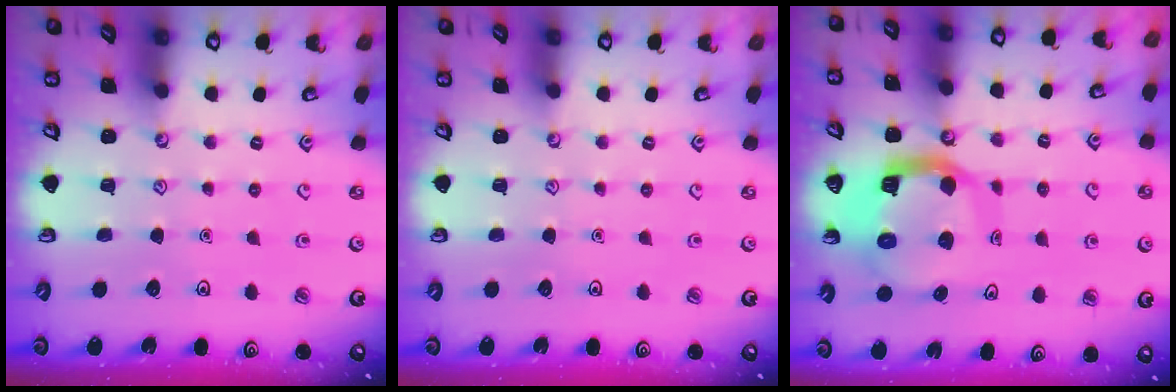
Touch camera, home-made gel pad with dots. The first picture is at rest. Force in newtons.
{"total": 0.0}
{"total": 13.5, "press": 13.4, "slide": 1.8}